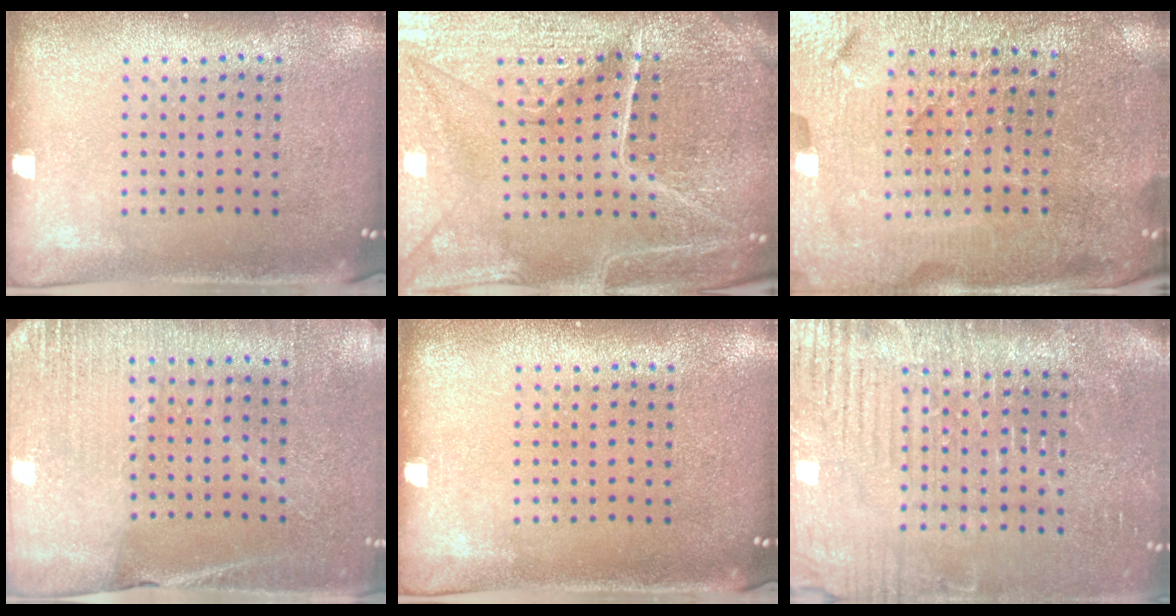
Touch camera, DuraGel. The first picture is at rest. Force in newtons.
{"total": 5.9, "press": 5.4, "slide": 2.4}
{"total": 4.4, "press": 4.2, "slide": 1.1}
{"total": 2.7, "press": 2.6, "slide": 0.3}
{"total": 0.0}
{"total": 4.3, "press": 4.0, "slide": 1.6}